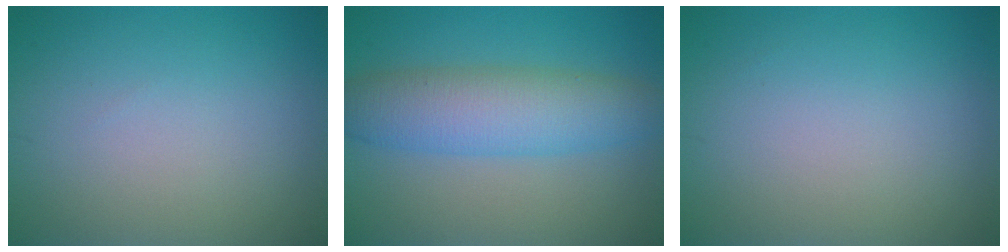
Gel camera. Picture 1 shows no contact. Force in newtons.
{"total": 6.4, "press": 6.4, "slide": 0.1}
{"total": 0.0}